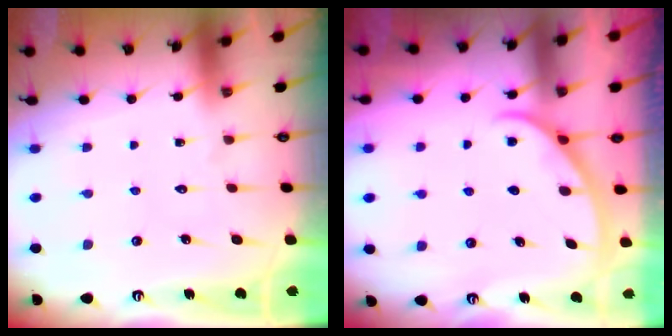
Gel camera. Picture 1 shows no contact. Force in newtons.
{"total": 2.4, "press": 2.4, "slide": 0.4}